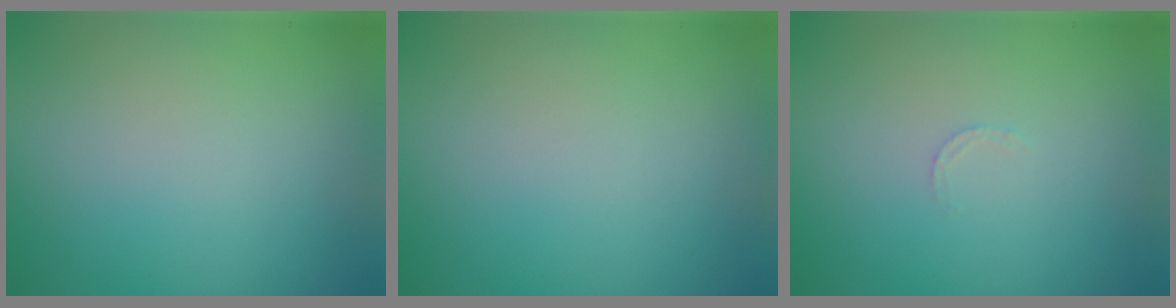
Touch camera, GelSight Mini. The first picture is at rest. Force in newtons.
{"total": 0.0}
{"total": 0.7, "press": 0.6, "slide": 0.3}